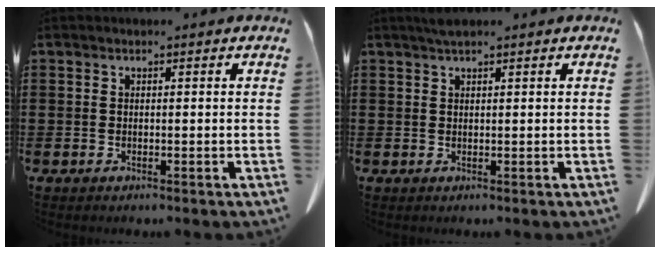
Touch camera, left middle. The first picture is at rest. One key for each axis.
{"total": 1.4, "fx": 1.0, "fy": 0.2, "fz": 0.9, "tx": -0.019, "ty": 0.001, "tz": 0.019}